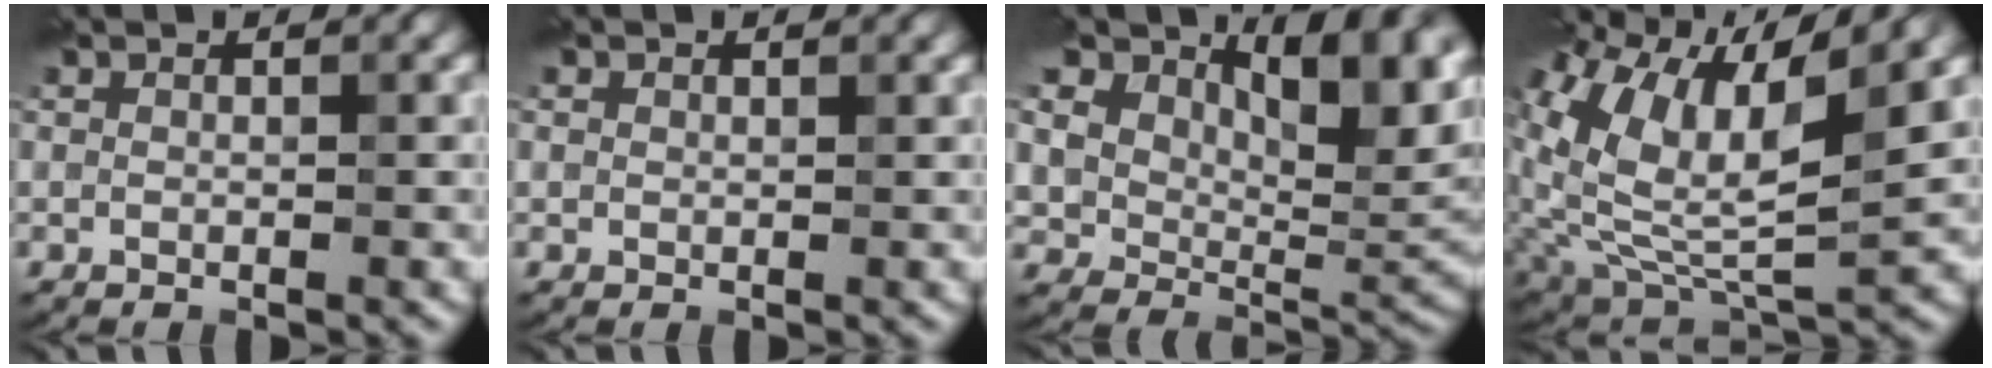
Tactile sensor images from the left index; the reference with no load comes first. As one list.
[{"total": 0.6, "force": [0.3, 0.5, 0.1], "torque": [-0.001, -0.002, 0.003]}, {"total": 12.7, "force": [6.5, 7.1, 8.3], "torque": [-0.136, 0.013, 0.112]}, {"total": 11.0, "force": [4.5, 4.1, 9.1], "torque": [-0.203, 0.012, 0.087]}]